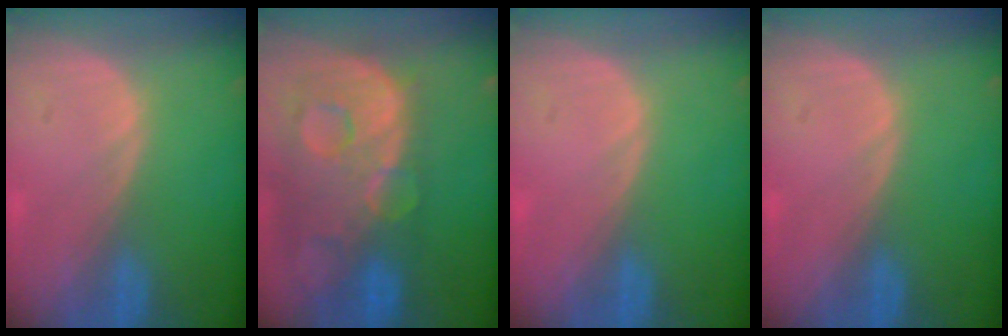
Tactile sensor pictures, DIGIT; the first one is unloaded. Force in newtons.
{"total": 13.8, "press": 11.3, "slide": 8.0}
{"total": 0.0}
{"total": 0.0}